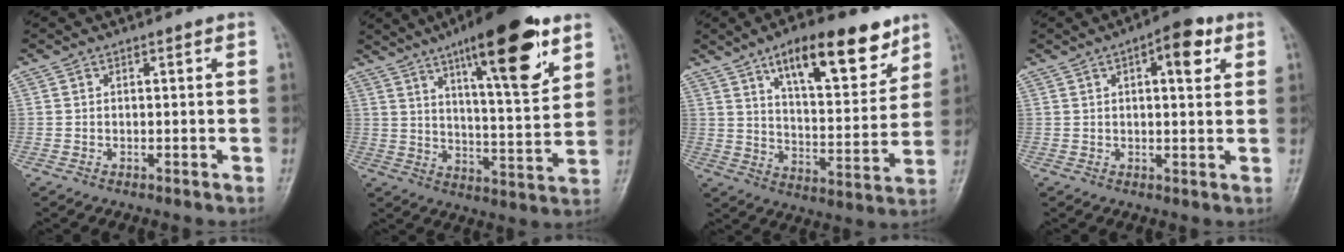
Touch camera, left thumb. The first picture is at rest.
{"total": 19.6, "force": [11.1, 4.9, 15.4], "torque": [-0.204, -0.051, 0.172]}
{"total": 17.7, "force": [10.8, 6.6, 12.4], "torque": [-0.147, -0.055, 0.172]}
{"total": 7.4, "force": [2.9, 2.9, 6.1], "torque": [-0.069, 0.003, 0.034]}